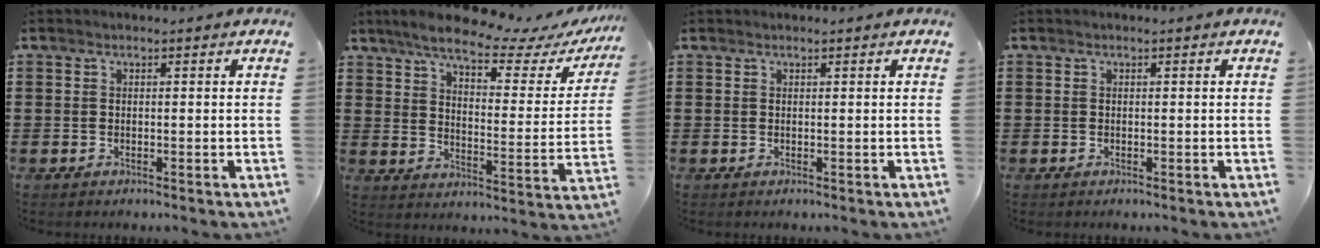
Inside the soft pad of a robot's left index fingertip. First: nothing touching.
{"total": 8.5, "force": [7.1, 1.5, 4.4], "torque": [-0.102, -0.038, 0.116]}
{"total": 0.0}
{"total": 0.0}